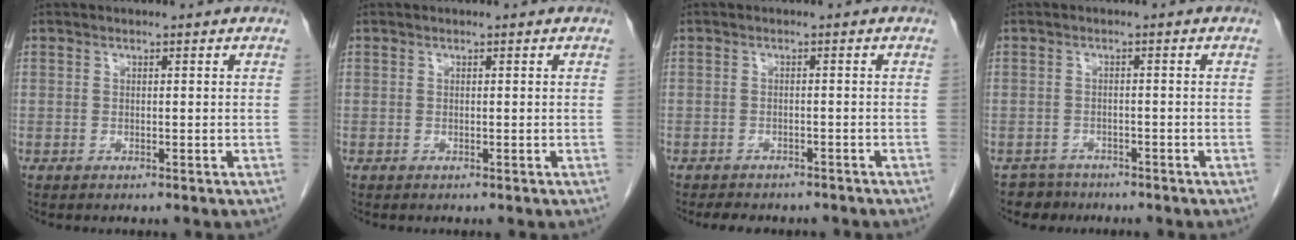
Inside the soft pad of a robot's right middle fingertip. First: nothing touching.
{"total": 0.0}
{"total": 6.5, "force": [-5.6, 2.3, 2.2], "torque": [-0.034, 0.000, -0.069]}
{"total": 2.9, "force": [-2.4, 1.5, -0.7], "torque": [0.007, 0.004, -0.040]}